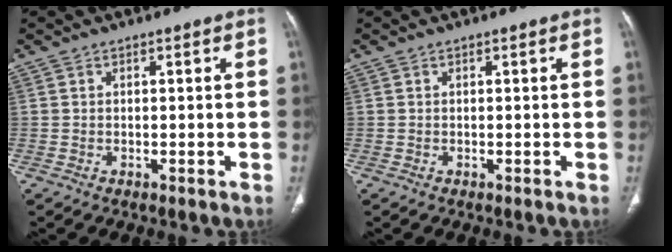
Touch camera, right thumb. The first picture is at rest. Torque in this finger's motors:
{"motor_torque": [0.16, 0.10, 0.34, -0.19, -0.02]}